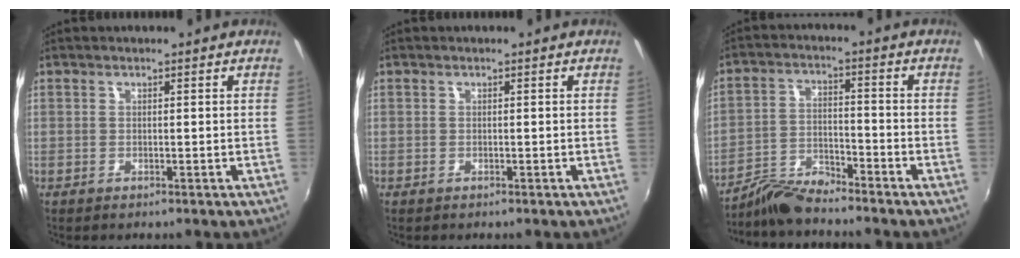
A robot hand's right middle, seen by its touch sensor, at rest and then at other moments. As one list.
[{"total": 0.0}, {"total": 6.8, "force": [-6.5, 0.7, 2.0], "torque": [-0.041, 0.009, -0.127]}]